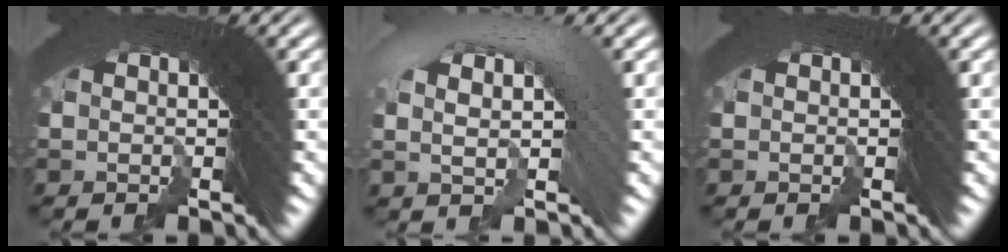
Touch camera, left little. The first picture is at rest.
{"total": 4.3, "force": [0.8, 2.2, 3.6], "torque": [-0.051, 0.020, 0.004]}
{"total": 0.0}